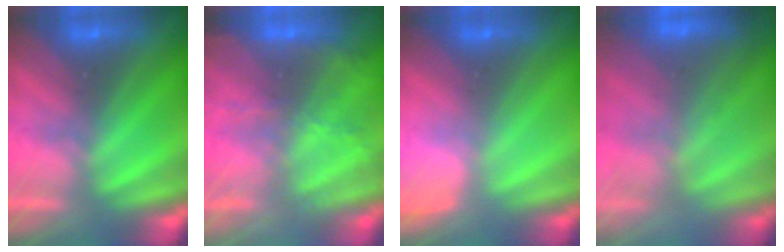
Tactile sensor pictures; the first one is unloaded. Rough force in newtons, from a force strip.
{"total": 10.8}
{"total": 2.8}
{"total": 9.0}